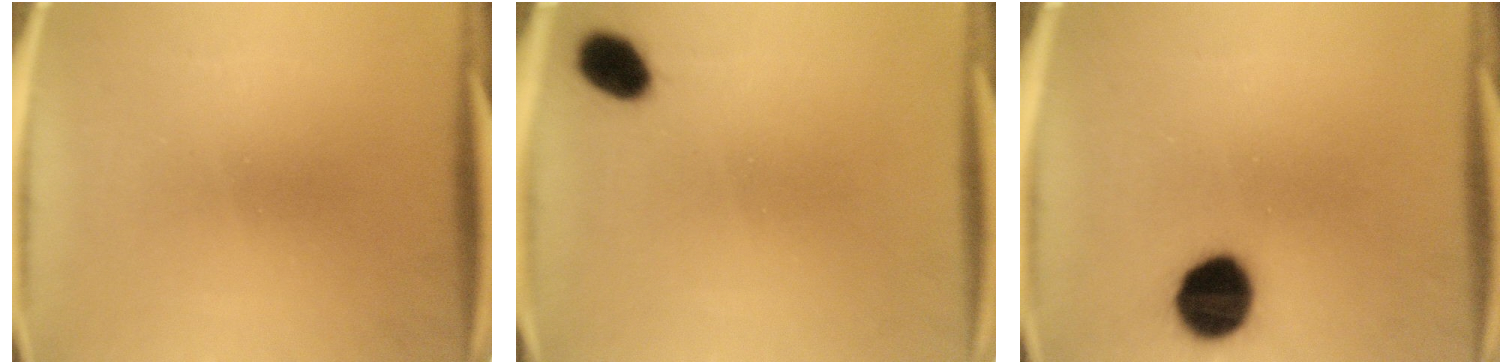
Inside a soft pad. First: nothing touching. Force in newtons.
{"total": 5.4}
{"total": 11.5}